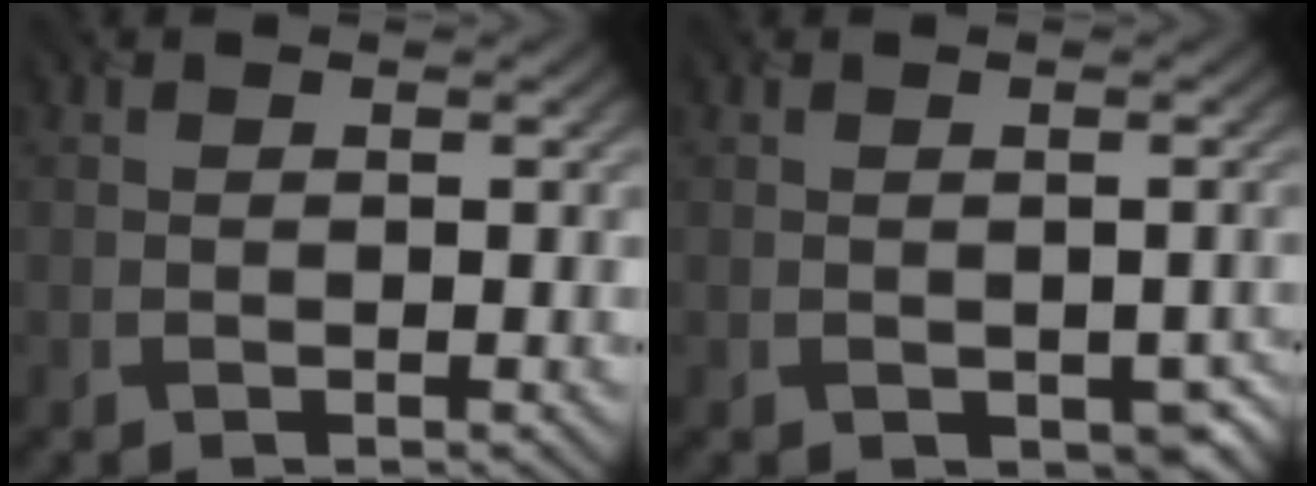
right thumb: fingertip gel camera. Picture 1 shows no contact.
{"total": 2.6, "force": [-1.1, 1.9, 1.2], "torque": [-0.021, -0.020, -0.010]}